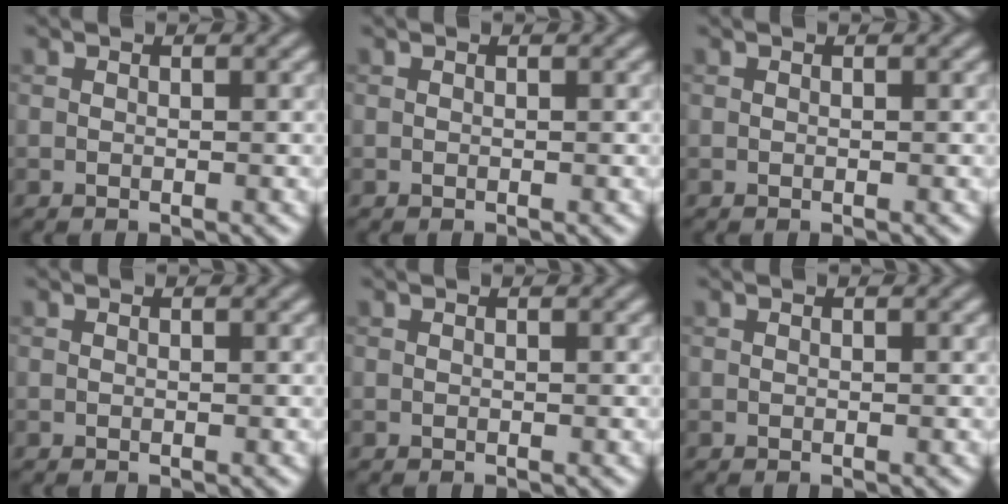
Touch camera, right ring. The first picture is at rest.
{"total": 0.0}
{"total": 0.0}
{"total": 0.0}
{"total": 0.0}
{"total": 0.0}